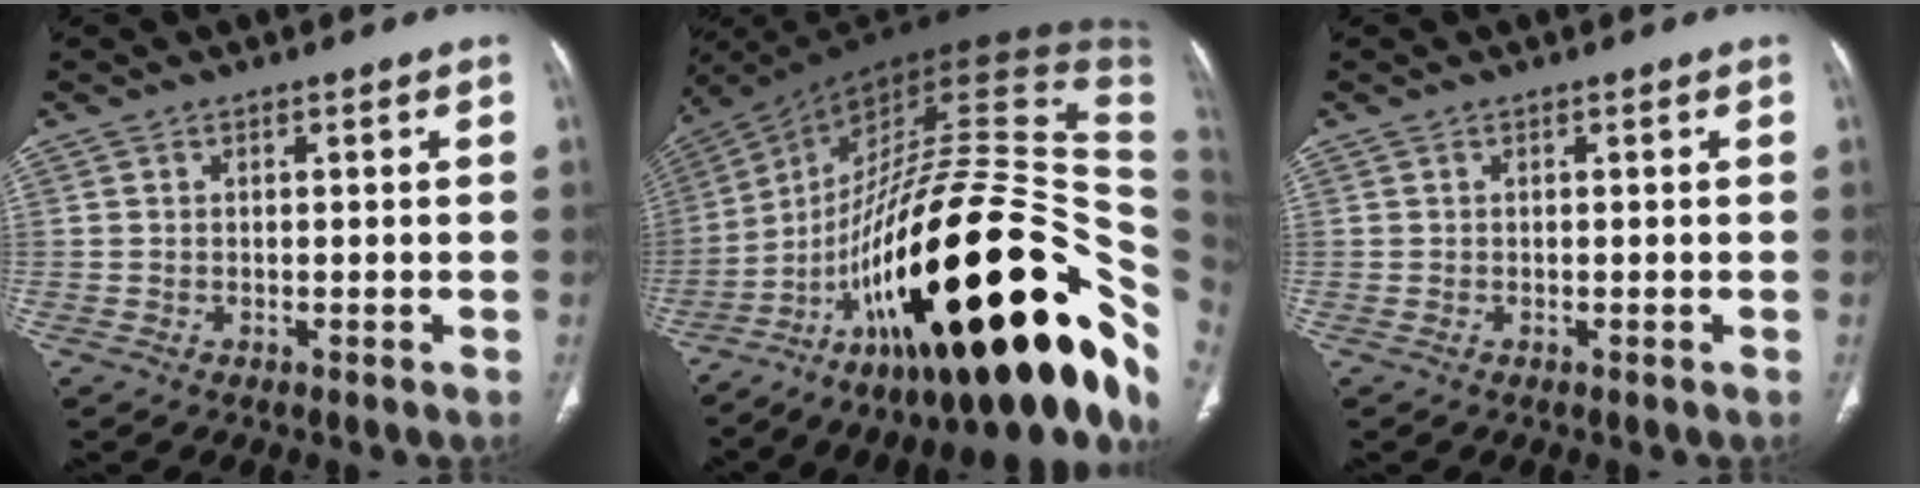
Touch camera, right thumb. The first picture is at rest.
{"total": 43.1, "force": [-12.5, 13.7, 38.9], "torque": [-0.501, 0.082, -0.194]}
{"total": 0.0}